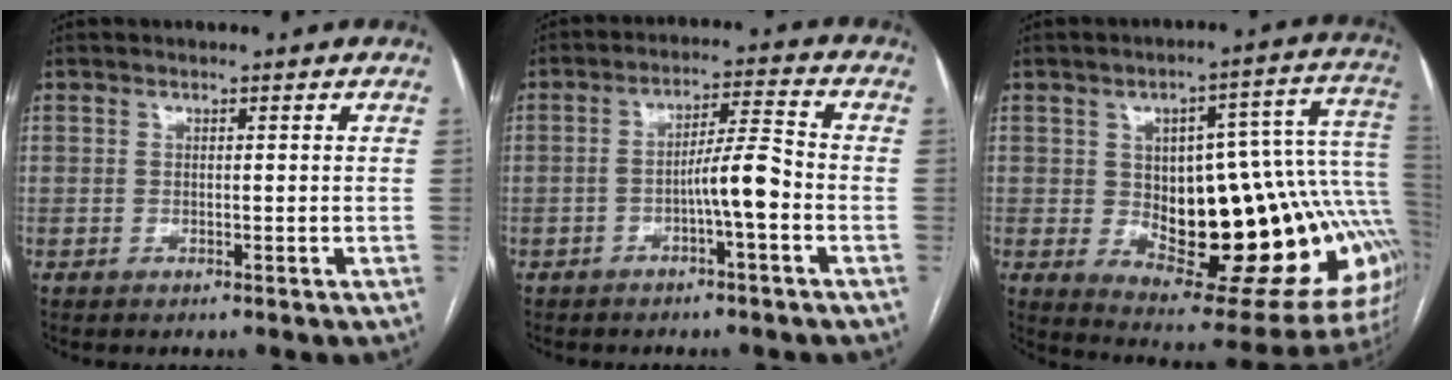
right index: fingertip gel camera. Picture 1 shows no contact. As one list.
[{"total": 6.2, "force": [-2.1, 0.2, 5.8], "torque": [-0.101, 0.014, -0.034]}, {"total": 28.7, "force": [-2.1, 9.9, 26.8], "torque": [-0.277, 0.034, -0.004]}]